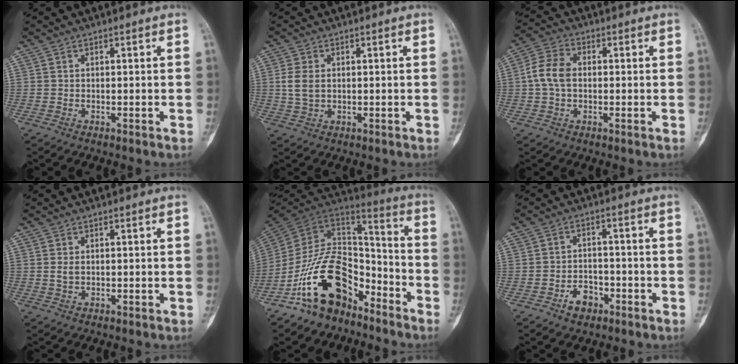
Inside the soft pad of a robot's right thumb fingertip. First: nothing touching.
{"total": 4.0, "force": [0.5, 2.7, 3.0], "torque": [-0.066, 0.000, 0.012]}
{"total": 7.1, "force": [0.0, 5.0, 5.1], "torque": [-0.102, 0.019, -0.007]}
{"total": 1.4, "force": [0.2, 0.8, 1.1], "torque": [-0.021, -0.001, 0.007]}
{"total": 20.2, "force": [-11.4, 11.7, 11.8], "torque": [-0.180, 0.108, -0.207]}
{"total": 4.7, "force": [-2.7, 3.1, 2.2], "torque": [-0.021, 0.026, -0.041]}